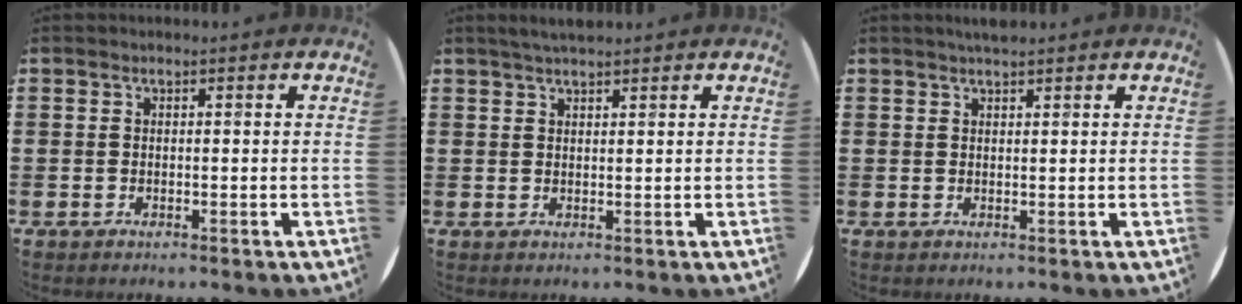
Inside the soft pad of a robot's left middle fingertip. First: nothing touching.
{"total": 1.9, "force": [1.7, 0.2, 0.7], "torque": [-0.017, 0.003, 0.033]}
{"total": 1.4, "force": [1.3, 0.1, 0.5], "torque": [-0.010, 0.001, 0.024]}